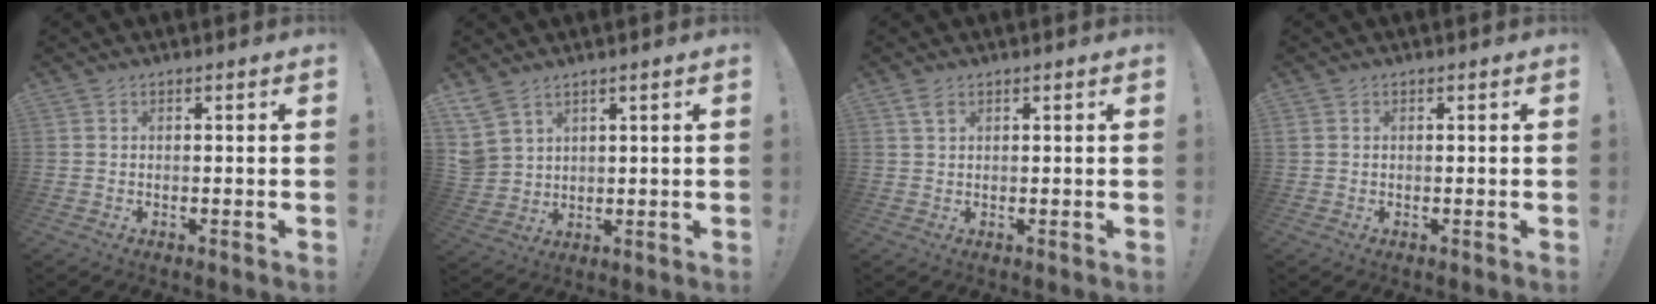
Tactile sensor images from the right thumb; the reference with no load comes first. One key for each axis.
{"total": 7.0, "fx": 5.1, "fy": 4.3, "fz": 2.3, "tx": -0.049, "ty": -0.025, "tz": 0.106}
{"total": 2.4, "fx": 1.4, "fy": 1.0, "fz": 1.6, "tx": -0.031, "ty": -0.001, "tz": 0.025}
{"total": 0.5, "fx": 0.0, "fy": 0.5, "fz": -0.2, "tx": 0.004, "ty": 0.003, "tz": 0.001}